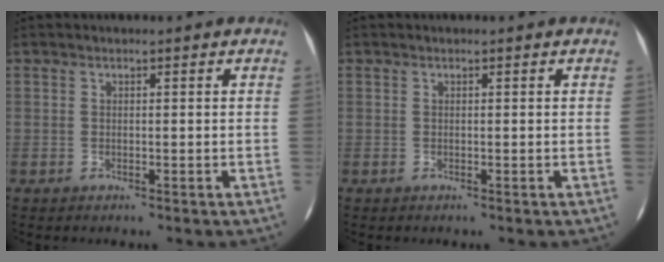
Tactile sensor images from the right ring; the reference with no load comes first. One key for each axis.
{"total": 0.0}